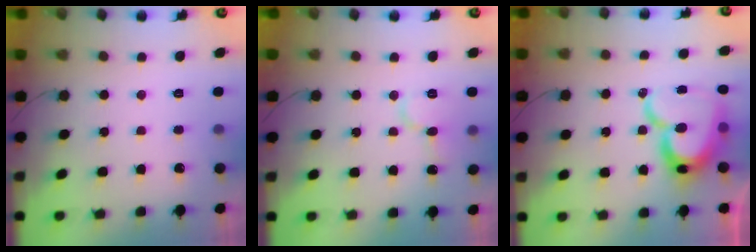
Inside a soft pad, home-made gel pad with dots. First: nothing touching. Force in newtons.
{"total": 8.2, "press": 8.2, "slide": 1.1}
{"total": 19.5, "press": 19.4, "slide": 2.0}